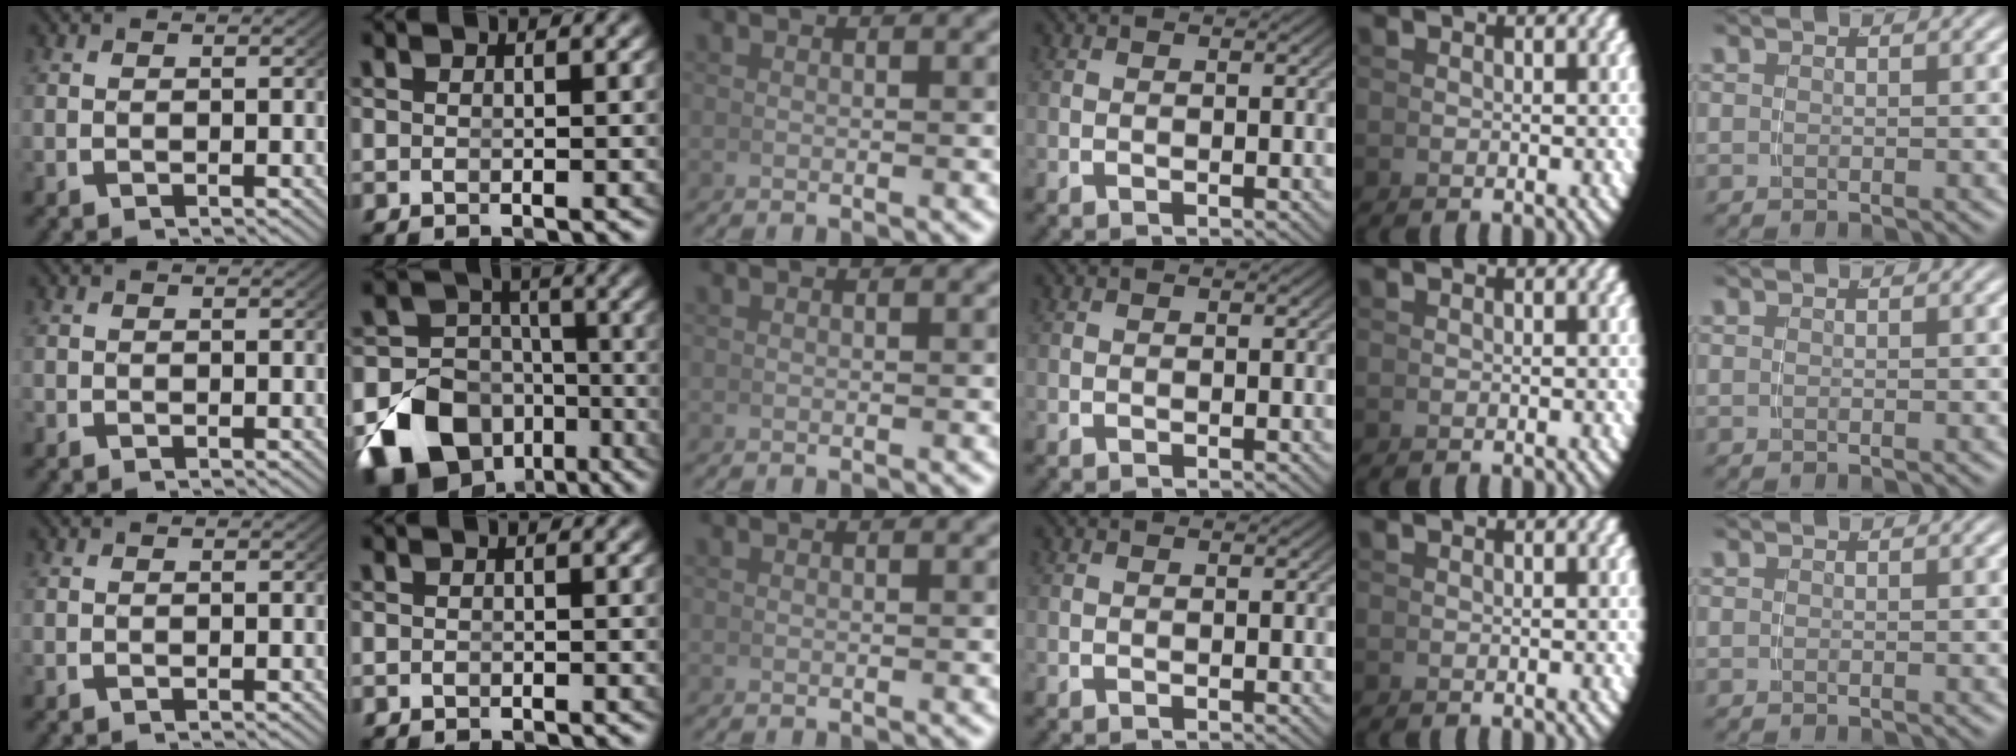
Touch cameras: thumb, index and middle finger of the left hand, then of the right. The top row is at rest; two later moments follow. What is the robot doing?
{"motion": "grasp_and_lifting", "object": "coin"}